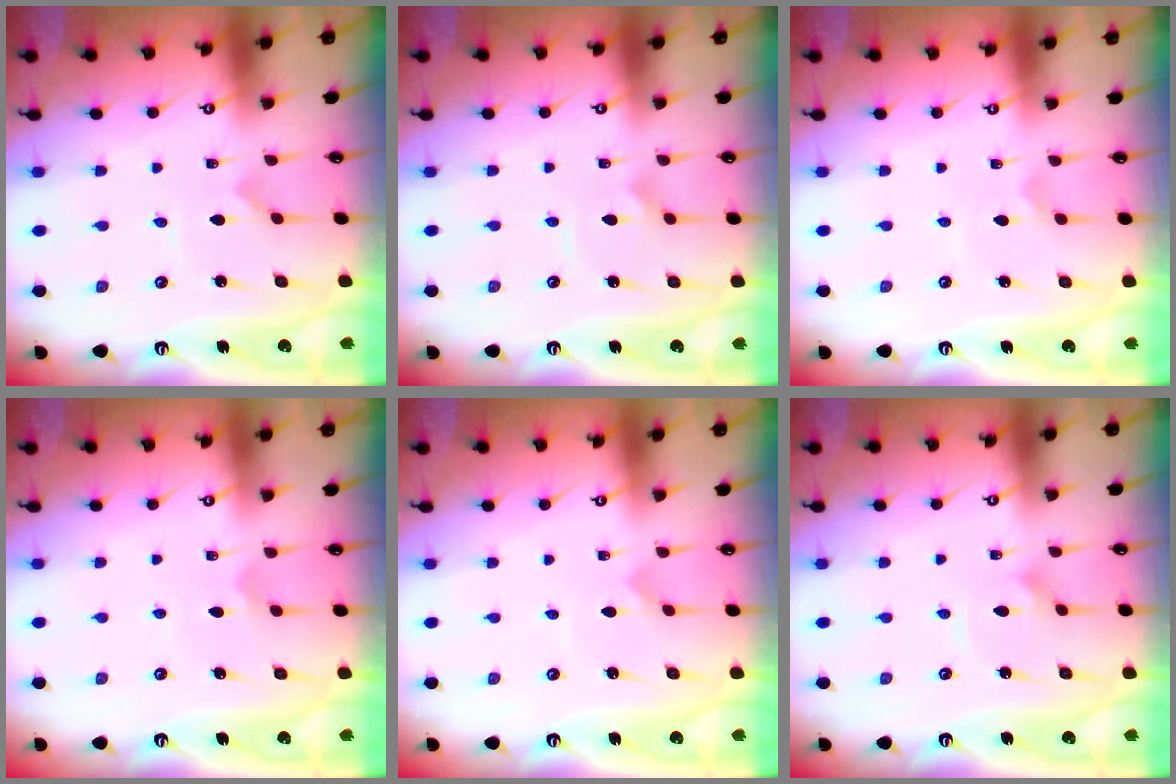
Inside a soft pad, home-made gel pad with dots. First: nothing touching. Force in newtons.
{"total": 2.1, "press": 2.1, "slide": 0.0}
{"total": 1.5, "press": 1.4, "slide": 0.4}
{"total": 2.9, "press": 2.9, "slide": 0.4}
{"total": 0.0}
{"total": 1.5, "press": 1.5, "slide": 0.1}